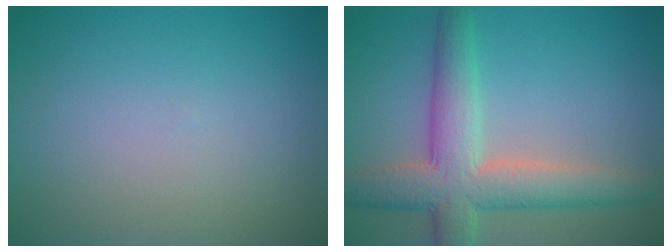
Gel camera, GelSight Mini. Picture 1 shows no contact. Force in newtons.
{"total": 6.9, "press": 6.9, "slide": 0.3}